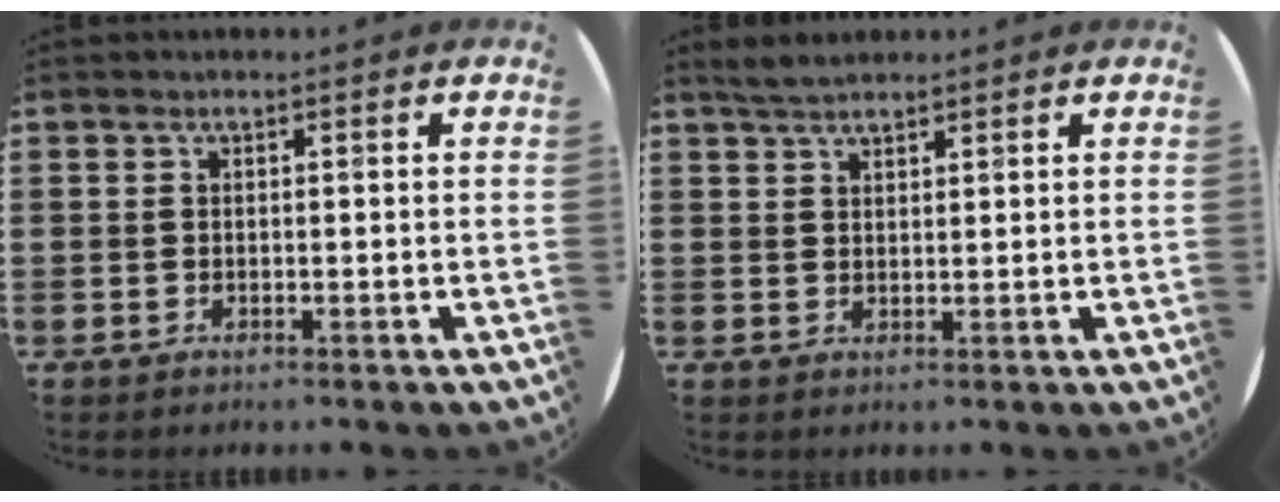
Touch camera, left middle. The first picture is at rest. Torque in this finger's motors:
{"motor_torque": [0.45, -0.37, 0.00, 0.01]}